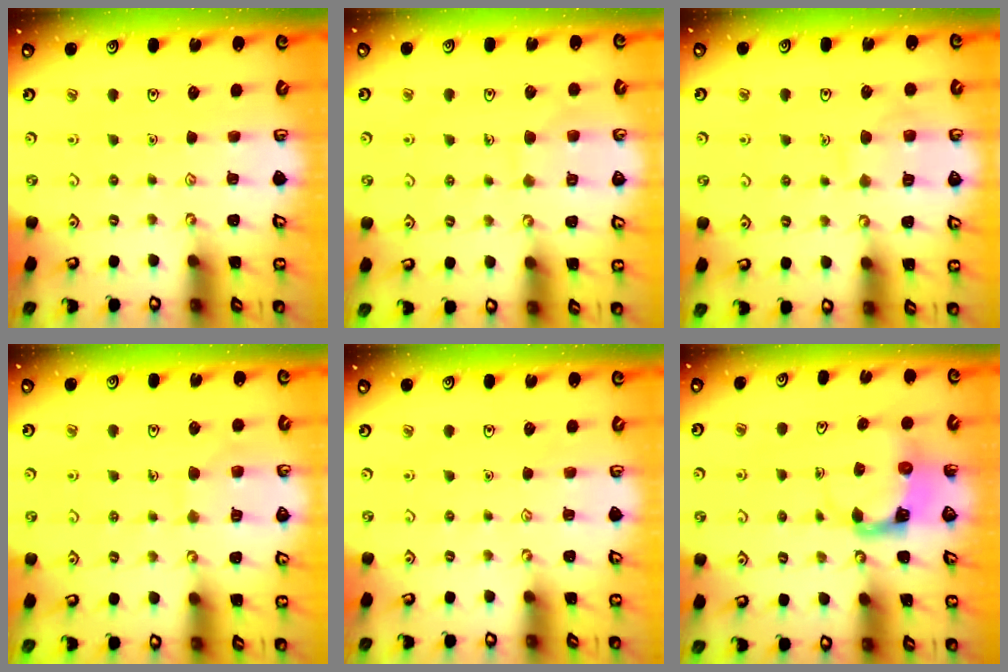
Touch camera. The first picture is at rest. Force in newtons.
{"total": 6.1, "press": 6.0, "slide": 0.5}
{"total": 7.3, "press": 7.3, "slide": 0.7}
{"total": 6.0, "press": 6.0, "slide": 0.5}
{"total": 0.0}
{"total": 3.9, "press": 3.8, "slide": 0.7}